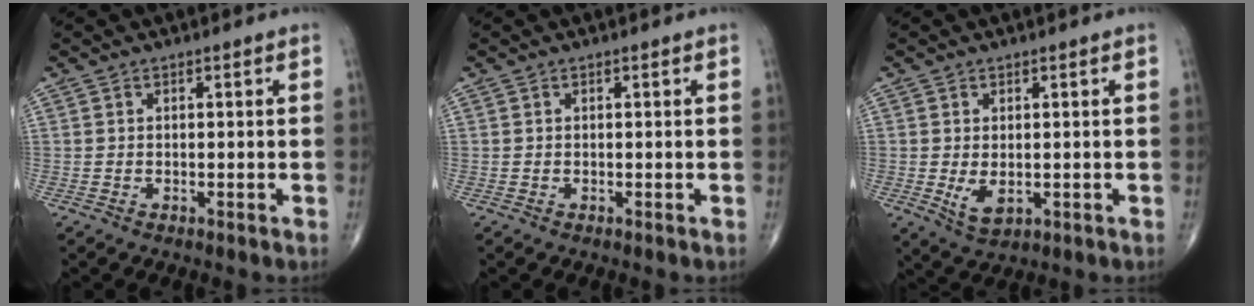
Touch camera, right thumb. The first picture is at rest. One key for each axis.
{"total": 0.0}
{"total": 4.0, "fx": -0.5, "fy": 2.3, "fz": 3.3, "tx": -0.051, "ty": -0.010, "tz": 0.003}